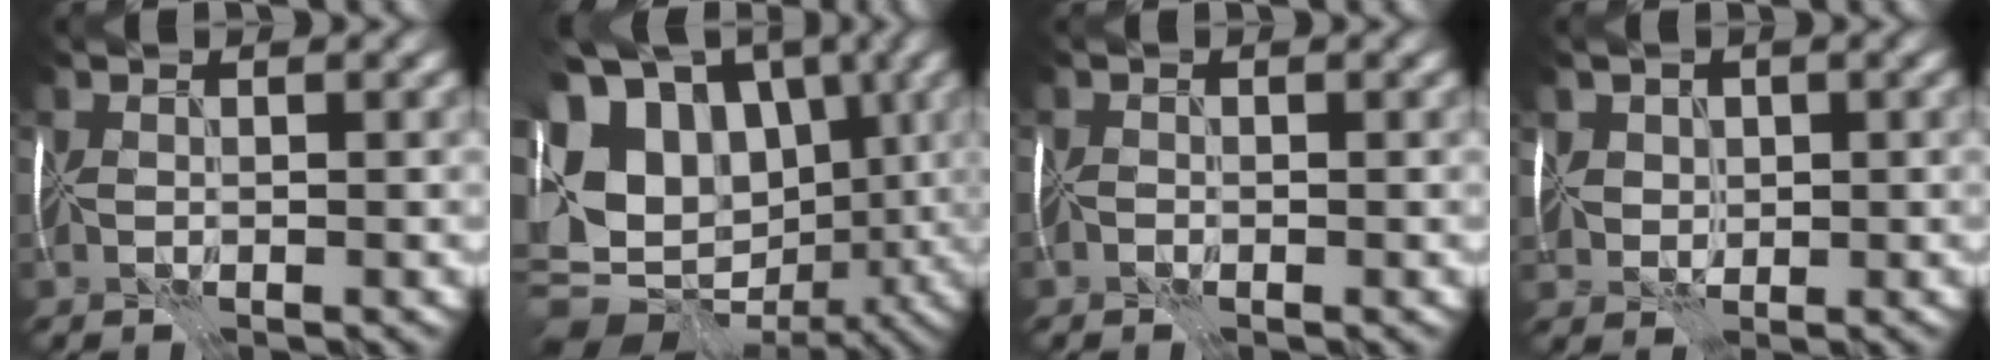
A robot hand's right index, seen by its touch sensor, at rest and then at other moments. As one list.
[{"total": 16.6, "force": [2.7, 13.0, 10.0], "torque": [-0.191, 0.014, 0.045]}, {"total": 0.7, "force": [-0.6, -0.2, -0.3], "torque": [0.010, 0.002, -0.012]}, {"total": 4.0, "force": [2.2, 3.0, 1.5], "torque": [-0.032, 0.019, 0.029]}]